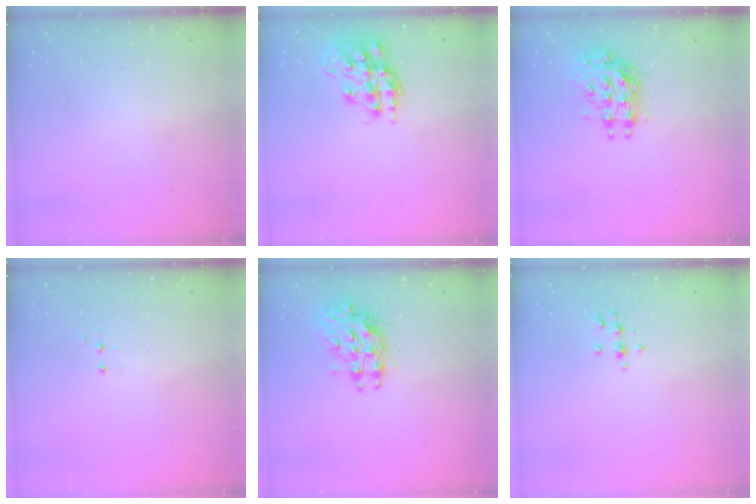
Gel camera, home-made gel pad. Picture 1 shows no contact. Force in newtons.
{"total": 15.5, "press": 15.5, "slide": 1.1}
{"total": 10.1, "press": 10.0, "slide": 0.9}
{"total": 3.1, "press": 3.0, "slide": 0.8}
{"total": 9.6, "press": 9.6, "slide": 0.3}
{"total": 4.9, "press": 4.8, "slide": 1.2}